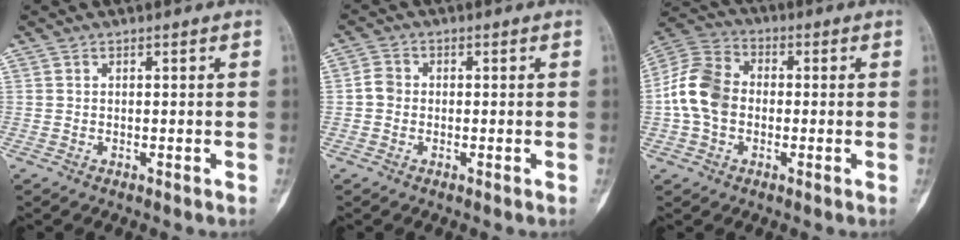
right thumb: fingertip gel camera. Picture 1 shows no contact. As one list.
[{"total": 2.4, "force": [-0.6, 2.0, 1.2], "torque": [-0.013, 0.006, -0.021]}, {"total": 10.8, "force": [-1.1, 8.1, 7.1], "torque": [-0.136, 0.031, -0.036]}]